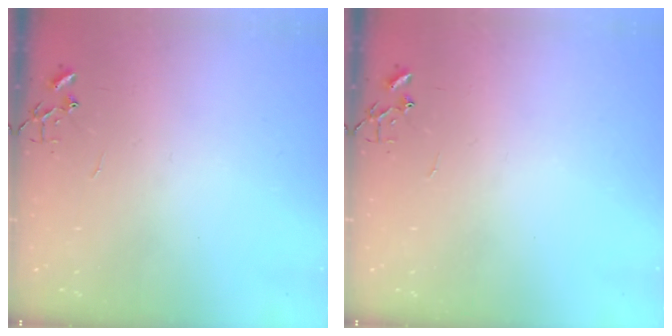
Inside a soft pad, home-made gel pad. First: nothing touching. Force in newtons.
{"total": 0.0}